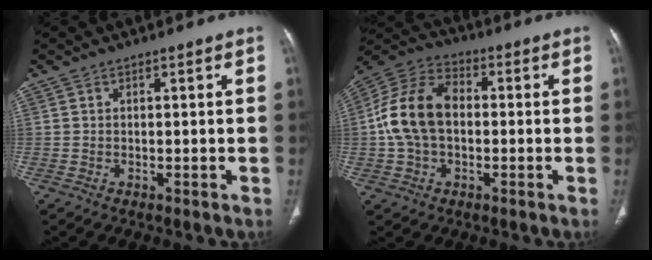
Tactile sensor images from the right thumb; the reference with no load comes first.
{"total": 13.7, "force": [-0.2, 9.4, 10.0], "torque": [-0.187, 0.035, -0.012]}